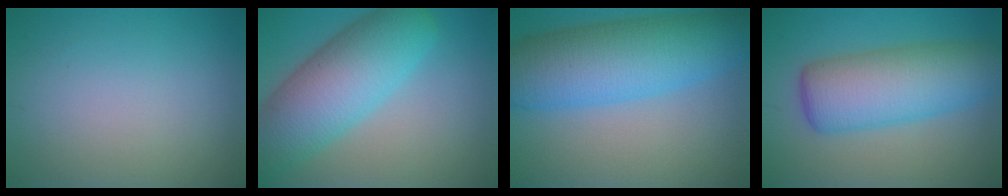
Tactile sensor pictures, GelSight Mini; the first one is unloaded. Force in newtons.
{"total": 9.4, "press": 9.4, "slide": 0.4}
{"total": 10.7, "press": 10.7, "slide": 0.3}
{"total": 8.4, "press": 8.3, "slide": 0.3}